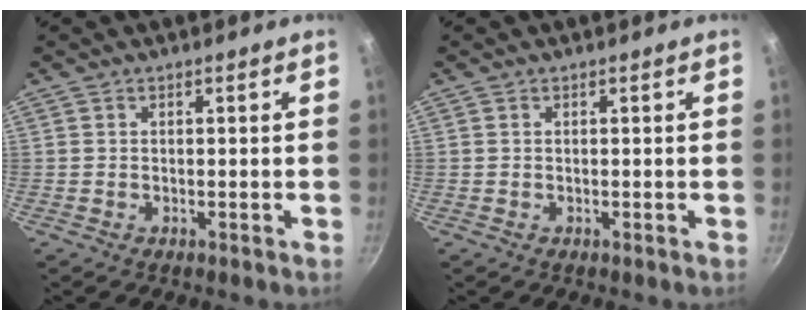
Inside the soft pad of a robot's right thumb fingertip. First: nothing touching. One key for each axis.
{"total": 0.0}